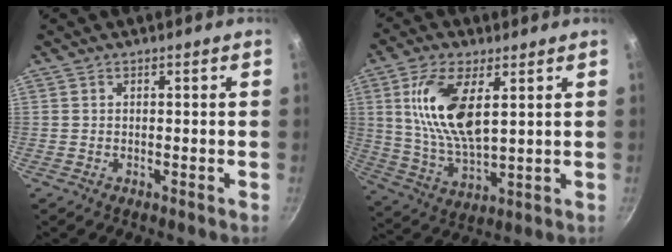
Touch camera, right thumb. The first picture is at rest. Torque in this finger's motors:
{"motor_torque": [0.06, 2.22, 1.51, 0.33, 0.19]}